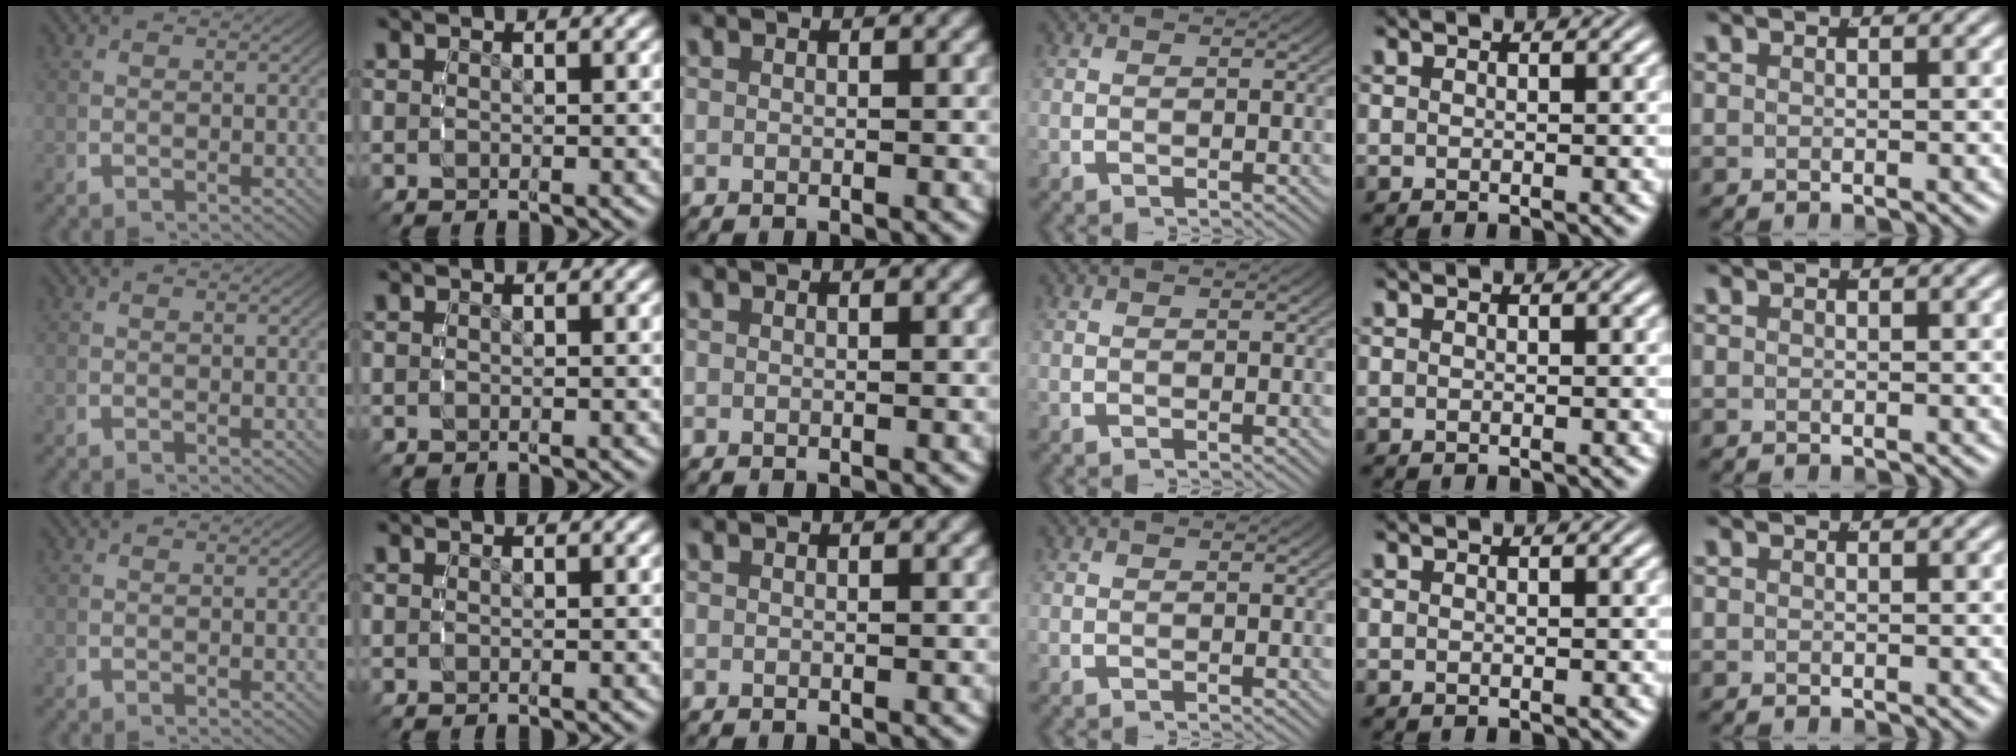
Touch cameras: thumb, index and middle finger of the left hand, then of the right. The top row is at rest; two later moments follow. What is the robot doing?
{"motion": "reach", "object": "plastic wrap"}